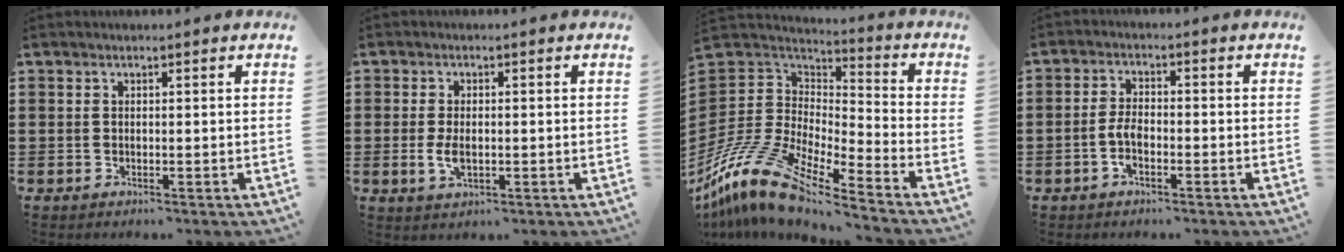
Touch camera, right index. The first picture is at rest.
{"total": 3.2, "force": [-0.4, 1.7, 2.7], "torque": [-0.065, -0.004, -0.009]}
{"total": 12.4, "force": [-10.3, 3.0, 6.2], "torque": [-0.163, 0.002, -0.210]}
{"total": 3.4, "force": [-1.4, 1.3, 2.8], "torque": [-0.073, -0.005, -0.033]}